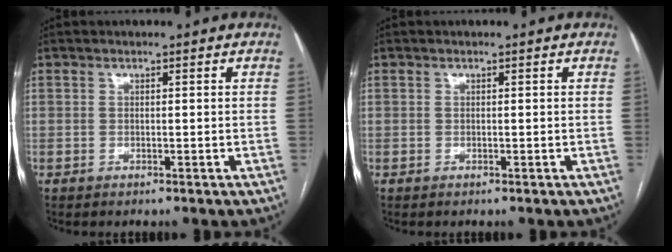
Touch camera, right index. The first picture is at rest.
{"total": 0.0}